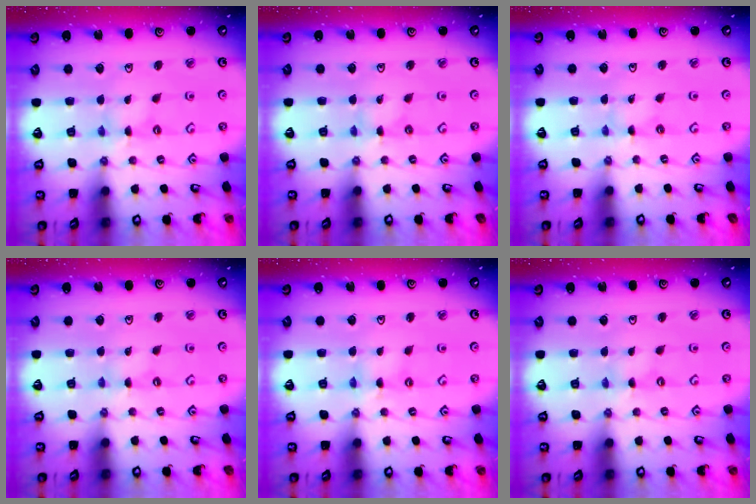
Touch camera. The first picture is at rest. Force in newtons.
{"total": 0.0}
{"total": 0.0}
{"total": 0.8, "press": 0.7, "slide": 0.2}
{"total": 2.4, "press": 2.4, "slide": 0.3}
{"total": 0.0}